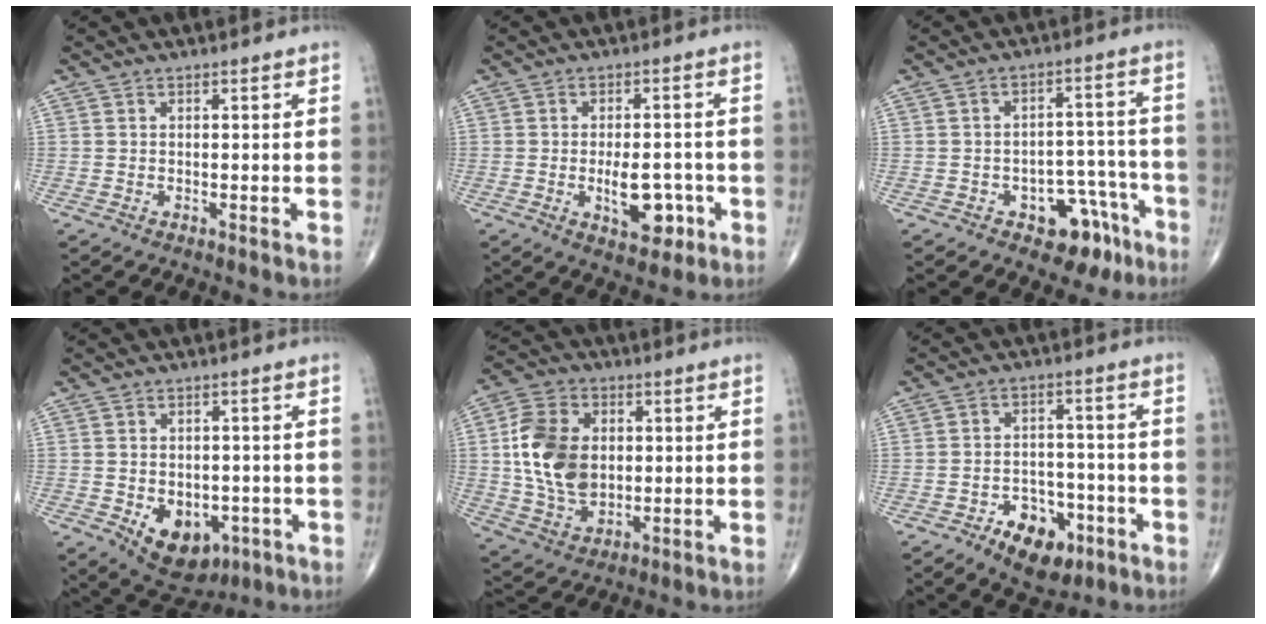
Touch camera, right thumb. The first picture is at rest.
{"total": 9.1, "force": [-2.3, 4.3, 7.7], "torque": [-0.113, 0.002, -0.026]}
{"total": 9.8, "force": [-5.5, 5.9, 5.6], "torque": [-0.032, 0.051, -0.068]}
{"total": 10.7, "force": [-3.8, 7.3, 6.8], "torque": [-0.074, 0.006, -0.039]}
{"total": 14.6, "force": [1.3, 10.4, 10.3], "torque": [-0.174, 0.000, 0.027]}
{"total": 10.1, "force": [-5.2, 6.3, 6.0], "torque": [-0.057, 0.035, -0.071]}